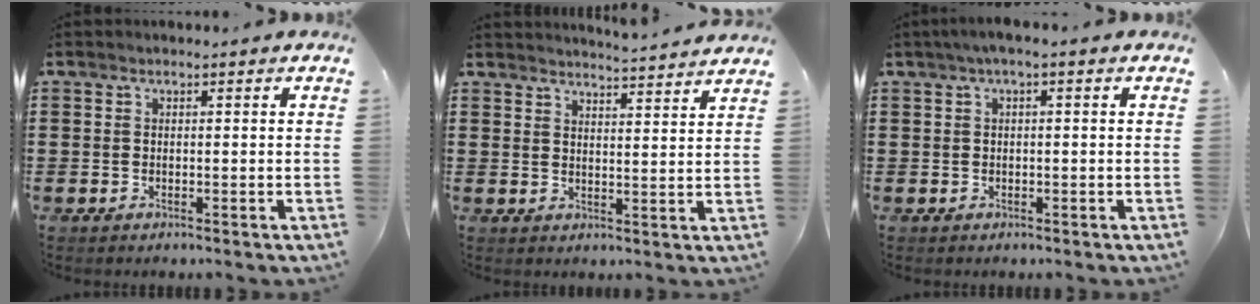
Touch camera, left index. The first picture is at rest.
{"total": 3.6, "force": [3.5, -0.8, 0.1], "torque": [-0.006, -0.026, 0.059]}
{"total": 1.3, "force": [-0.2, 0.1, 1.3], "torque": [-0.018, -0.002, -0.005]}